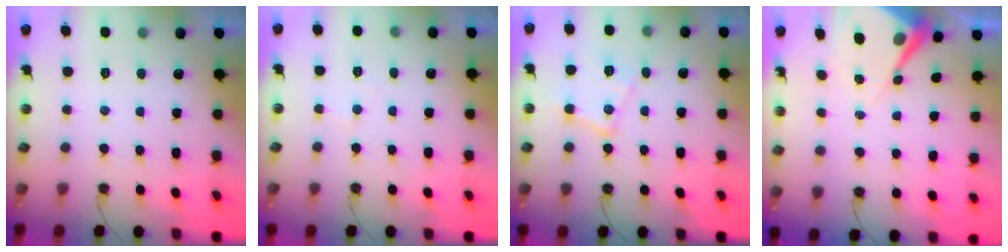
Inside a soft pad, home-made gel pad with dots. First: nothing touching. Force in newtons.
{"total": 3.8, "press": 3.7, "slide": 0.6}
{"total": 12.8, "press": 12.8, "slide": 0.8}
{"total": 7.1, "press": 7.0, "slide": 0.7}